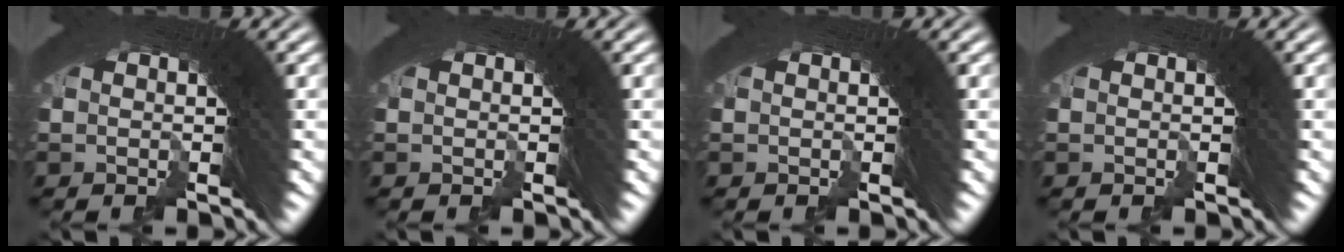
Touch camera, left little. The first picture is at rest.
{"total": 0.0}
{"total": 0.0}
{"total": 0.0}